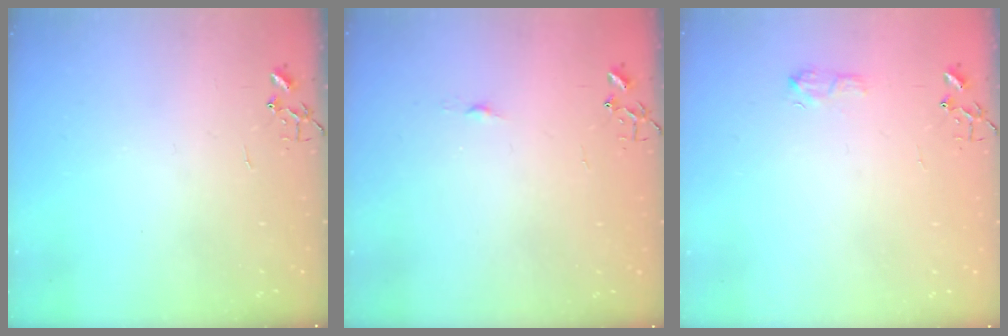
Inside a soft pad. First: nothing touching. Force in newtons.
{"total": 3.4, "press": 3.4, "slide": 0.4}
{"total": 7.4, "press": 7.3, "slide": 0.8}